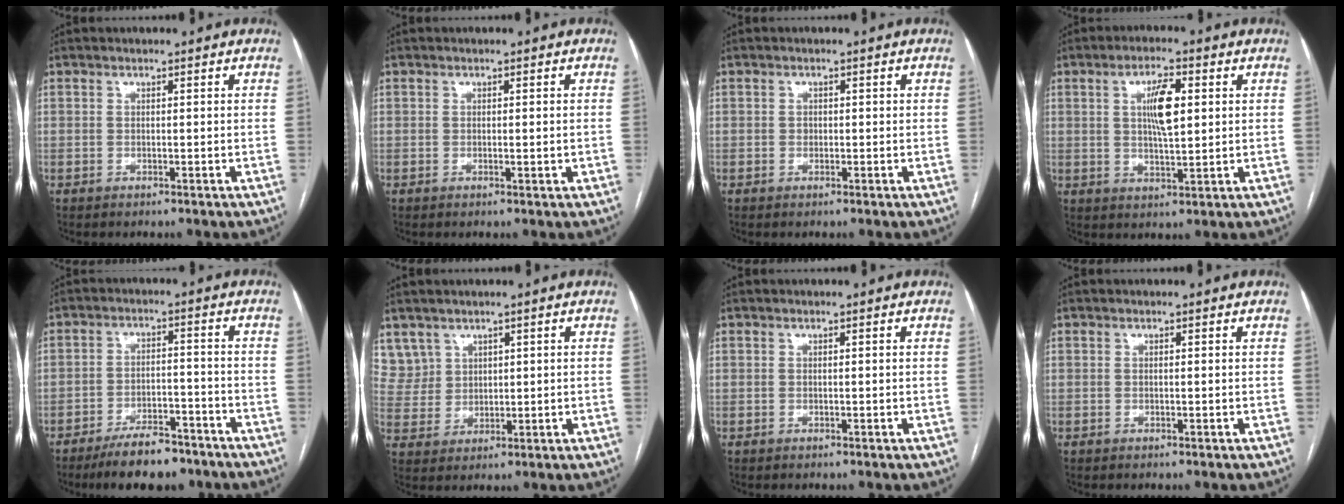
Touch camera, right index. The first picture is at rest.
{"total": 1.1, "force": [0.0, 0.3, 1.0], "torque": [-0.015, 0.000, 0.004]}
{"total": 0.9, "force": [0.0, 0.8, 0.4], "torque": [-0.004, 0.002, 0.000]}
{"total": 6.5, "force": [1.5, 1.5, 6.2], "torque": [-0.110, 0.005, 0.029]}
{"total": 9.3, "force": [-7.4, 3.1, 4.7], "torque": [-0.072, -0.002, -0.122]}
{"total": 5.7, "force": [3.8, 4.3, -0.1], "torque": [0.004, 0.012, 0.088]}
{"total": 0.0}
{"total": 0.0}